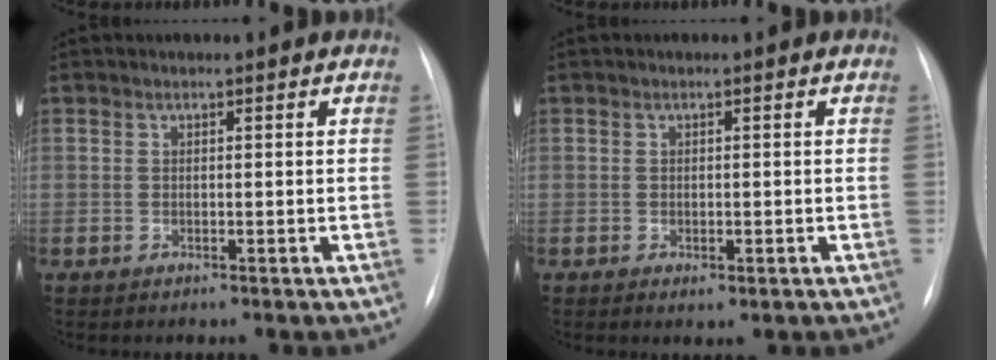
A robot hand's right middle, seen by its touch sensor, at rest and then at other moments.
{"total": 1.2, "force": [-0.3, 0.4, 1.1], "torque": [-0.015, -0.004, 0.001]}